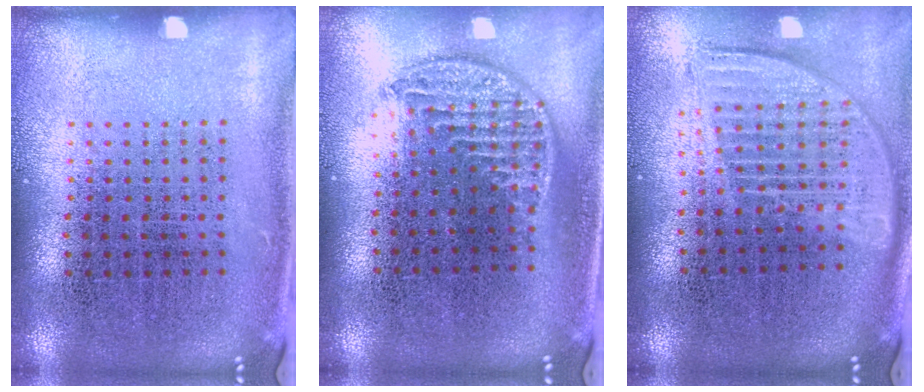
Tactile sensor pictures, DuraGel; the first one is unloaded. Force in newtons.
{"total": 1.2, "press": 1.1, "slide": 0.5}
{"total": 1.8, "press": 1.5, "slide": 1.0}